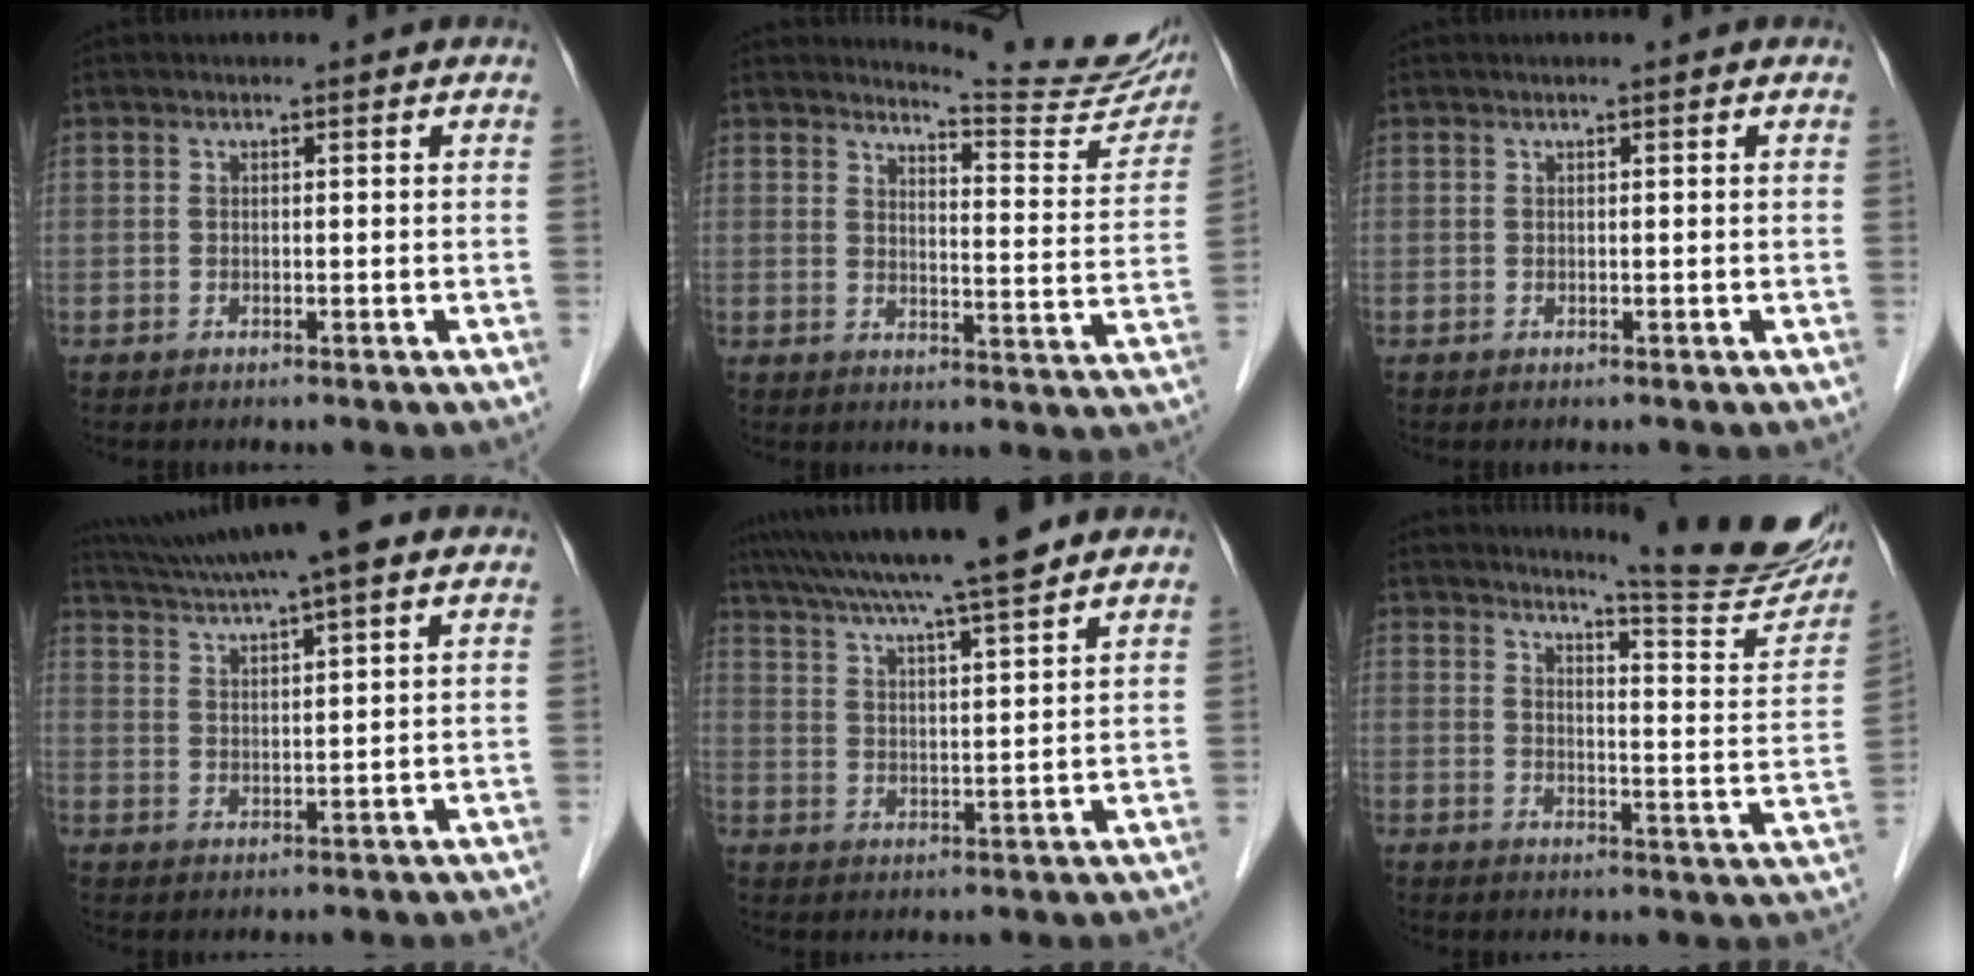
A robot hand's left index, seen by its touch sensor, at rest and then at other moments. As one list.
[{"total": 12.3, "force": [12.1, 0.2, 2.3], "torque": [-0.025, -0.075, 0.134]}, {"total": 0.0}, {"total": 13.9, "force": [11.6, 0.5, 7.7], "torque": [-0.139, 0.033, 0.177]}, {"total": 16.5, "force": [14.0, -0.2, 8.7], "torque": [-0.156, 0.027, 0.215]}, {"total": 15.5, "force": [14.5, 0.0, 5.7], "torque": [-0.077, -0.085, 0.167]}]